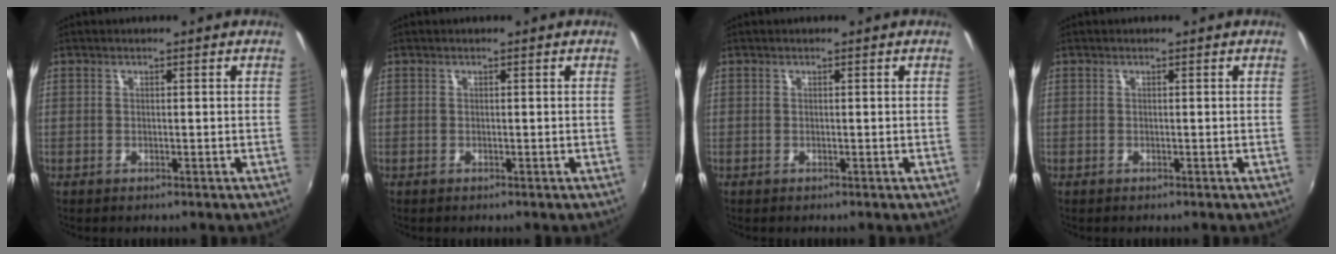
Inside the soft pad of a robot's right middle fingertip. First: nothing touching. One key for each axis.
{"total": 0.0}
{"total": 0.0}
{"total": 0.0}